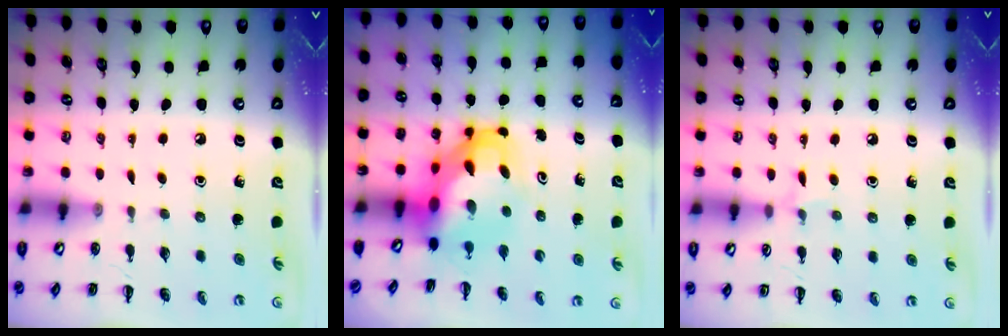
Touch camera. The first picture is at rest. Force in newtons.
{"total": 6.9, "press": 6.6, "slide": 2.0}
{"total": 4.8, "press": 4.5, "slide": 1.7}